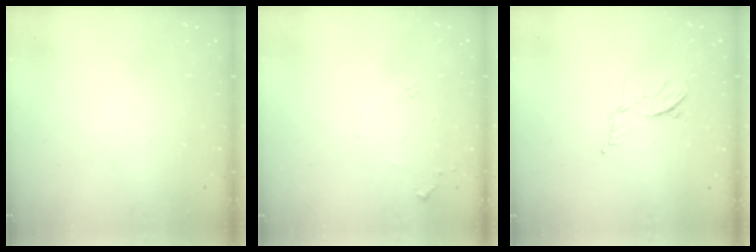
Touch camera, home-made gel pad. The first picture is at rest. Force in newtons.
{"total": 6.3, "press": 6.3, "slide": 0.8}
{"total": 7.4, "press": 7.3, "slide": 1.2}